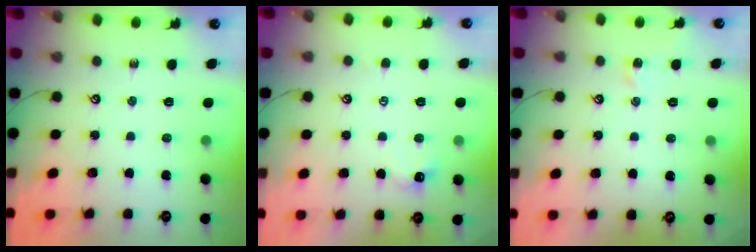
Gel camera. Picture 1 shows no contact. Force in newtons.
{"total": 0.7, "press": 0.6, "slide": 0.4}
{"total": 1.3, "press": 1.3, "slide": 0.3}